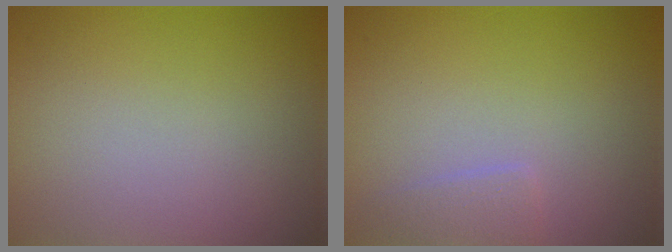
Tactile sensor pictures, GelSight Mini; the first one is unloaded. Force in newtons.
{"total": 1.3, "press": 1.3, "slide": 0.1}